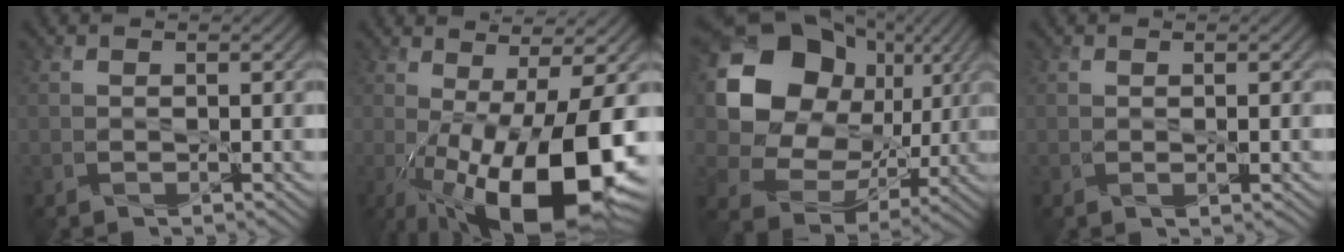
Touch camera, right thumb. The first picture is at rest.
{"total": 17.2, "force": [-4.3, 5.9, 15.6], "torque": [-0.257, -0.021, -0.057]}
{"total": 17.5, "force": [4.5, 14.2, 9.2], "torque": [-0.208, 0.011, 0.092]}
{"total": 0.8, "force": [-0.1, 0.3, 0.7], "torque": [-0.012, -0.003, 0.001]}